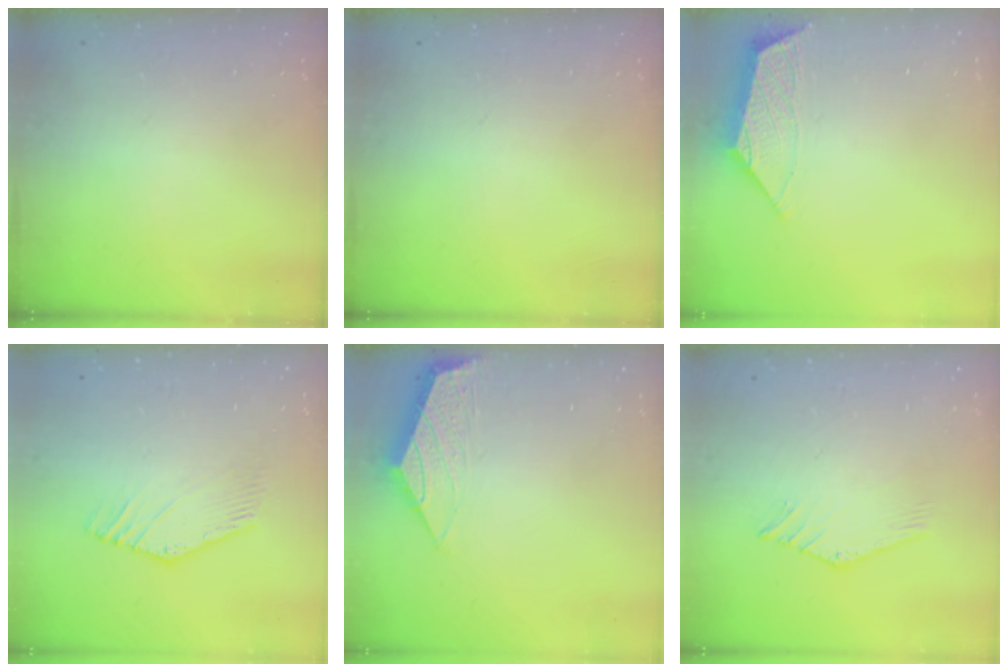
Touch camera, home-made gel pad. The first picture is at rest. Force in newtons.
{"total": 0.0}
{"total": 0.9, "press": 0.8, "slide": 0.4}
{"total": 3.6, "press": 3.6, "slide": 0.4}
{"total": 1.5, "press": 1.4, "slide": 0.4}
{"total": 0.0}